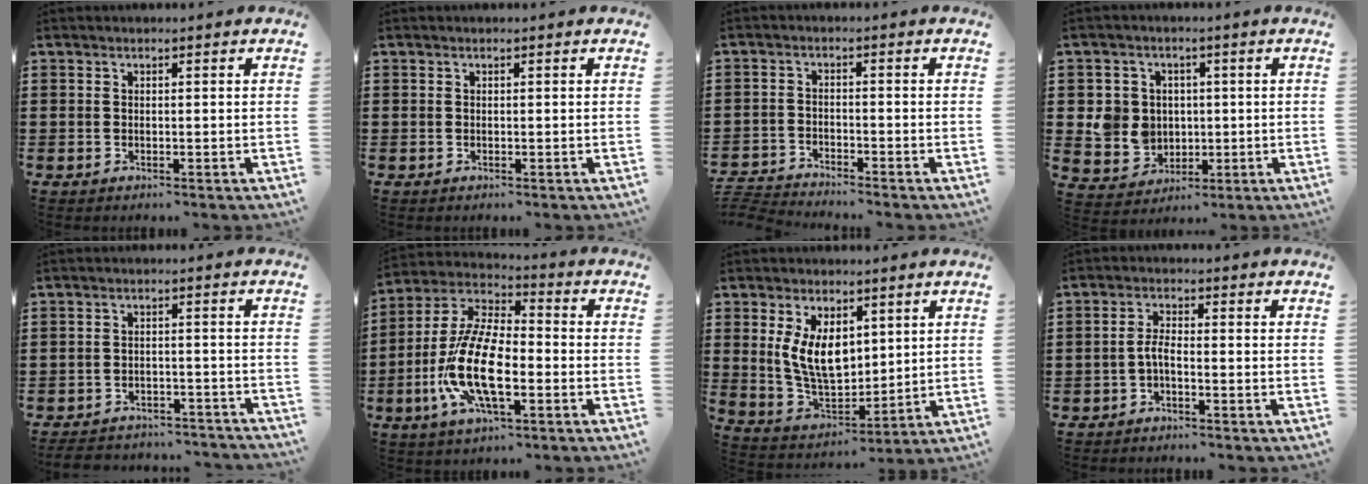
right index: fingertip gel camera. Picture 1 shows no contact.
{"total": 0.0}
{"total": 3.2, "force": [-3.2, -0.1, 0.0], "torque": [-0.011, -0.004, -0.070]}
{"total": 6.1, "force": [0.4, 5.8, 1.9], "torque": [-0.059, 0.019, 0.011]}
{"total": 3.4, "force": [-3.4, 0.4, 0.4], "torque": [-0.016, 0.001, -0.072]}
{"total": 14.0, "force": [-4.3, 5.8, 12.0], "torque": [-0.278, -0.007, -0.086]}
{"total": 8.4, "force": [2.5, 5.2, 6.1], "torque": [-0.136, 0.002, 0.044]}
{"total": 2.6, "force": [-1.2, 0.6, 2.2], "torque": [-0.056, -0.002, -0.028]}